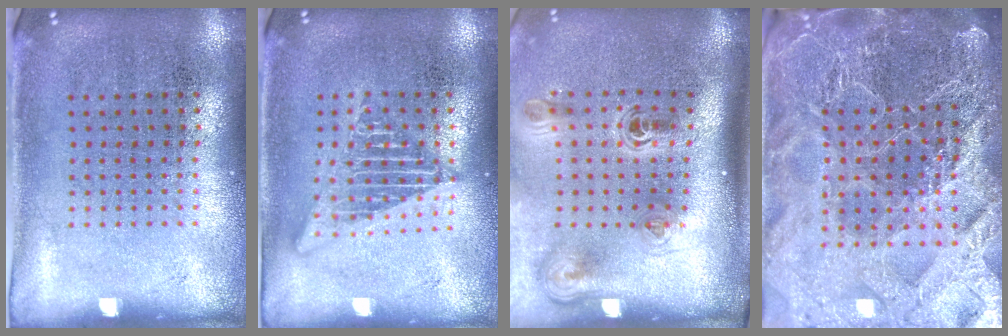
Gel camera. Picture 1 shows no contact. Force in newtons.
{"total": 2.6, "press": 2.6, "slide": 0.3}
{"total": 2.3, "press": 1.5, "slide": 1.8}
{"total": 6.3, "press": 5.4, "slide": 3.1}